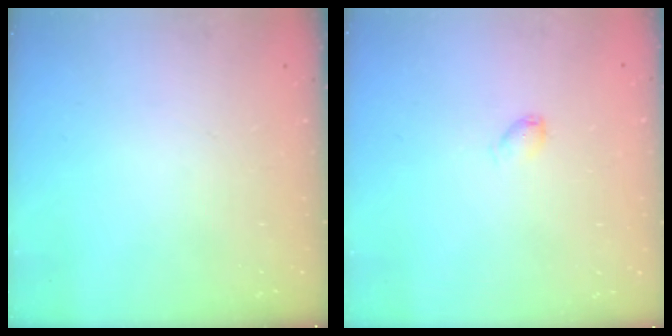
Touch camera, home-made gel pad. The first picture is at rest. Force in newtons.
{"total": 2.9, "press": 2.9, "slide": 0.4}